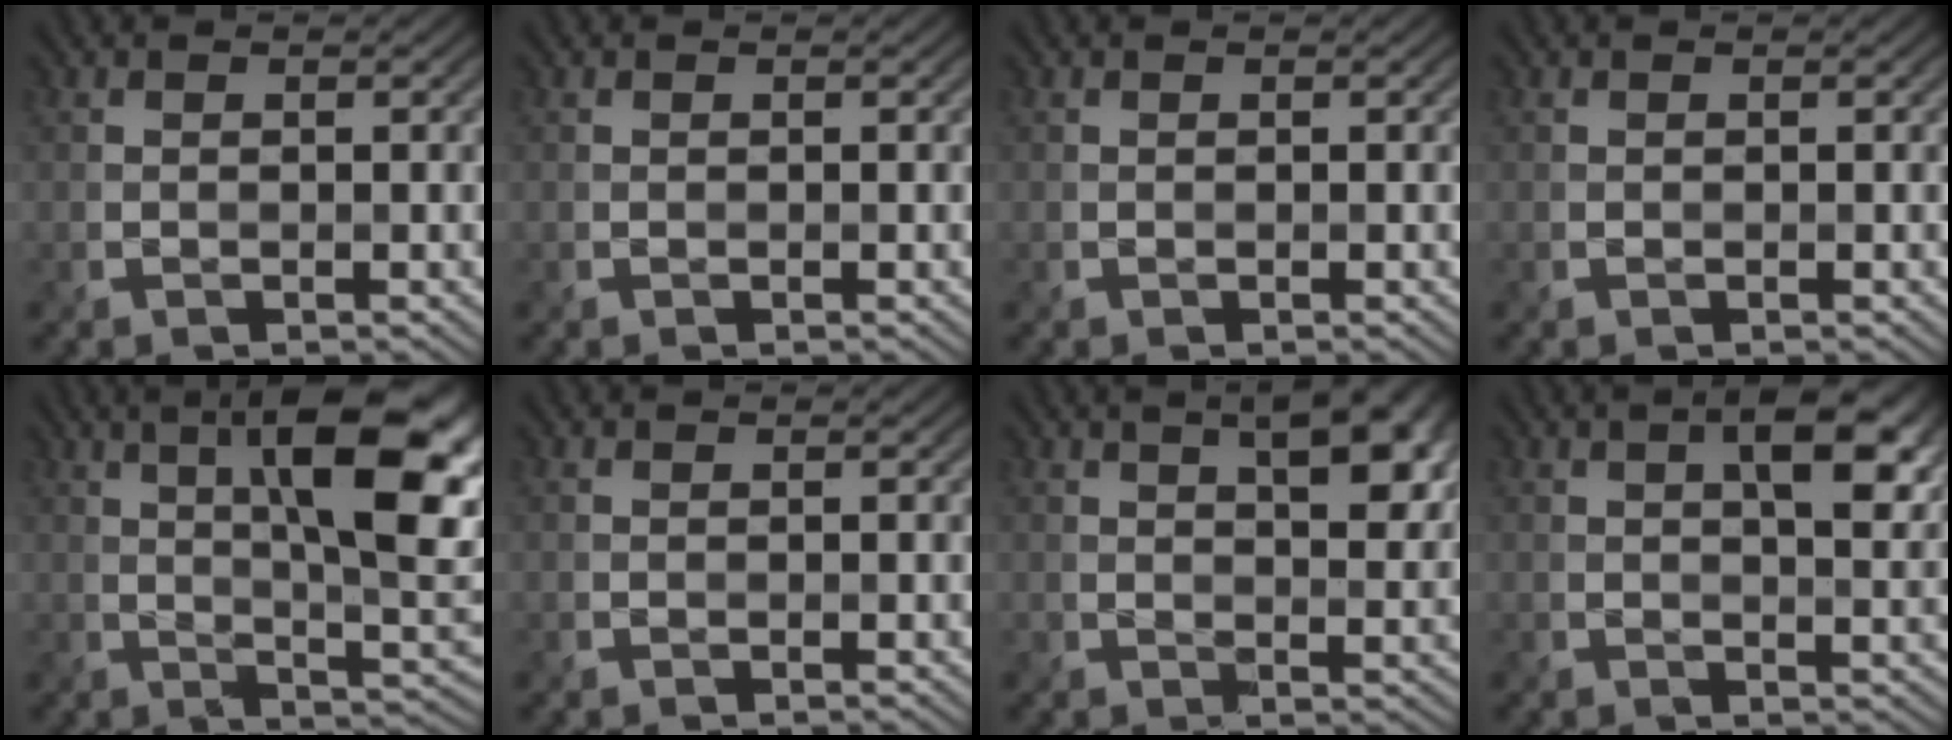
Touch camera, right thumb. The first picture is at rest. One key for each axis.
{"total": 0.0}
{"total": 0.0}
{"total": 0.0}
{"total": 14.2, "fx": 4.7, "fy": 3.8, "fz": 12.8, "tx": -0.189, "ty": 0.000, "tz": 0.073}
{"total": 0.0}
{"total": 7.0, "fx": 2.8, "fy": 2.9, "fz": 5.8, "tx": -0.087, "ty": 0.010, "tz": 0.043}
{"total": 6.5, "fx": 2.1, "fy": 2.7, "fz": 5.6, "tx": -0.085, "ty": 0.005, "tz": 0.032}